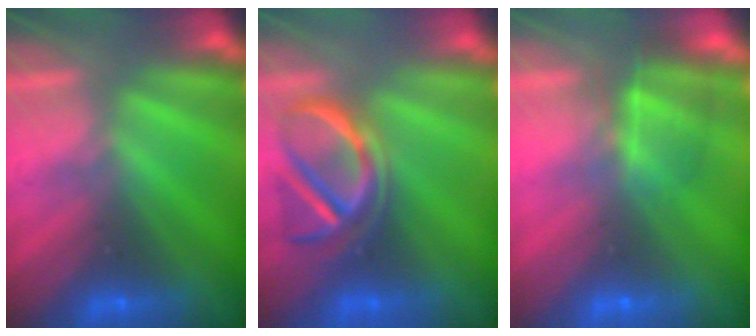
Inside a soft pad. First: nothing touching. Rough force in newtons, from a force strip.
{"total": 3.7}
{"total": 5.1}